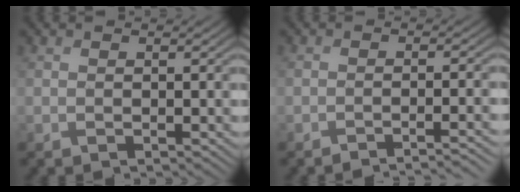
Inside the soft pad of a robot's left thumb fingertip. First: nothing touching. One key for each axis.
{"total": 2.7, "fx": -2.3, "fy": 0.3, "fz": 1.4, "tx": -0.012, "ty": 0.003, "tz": -0.042}